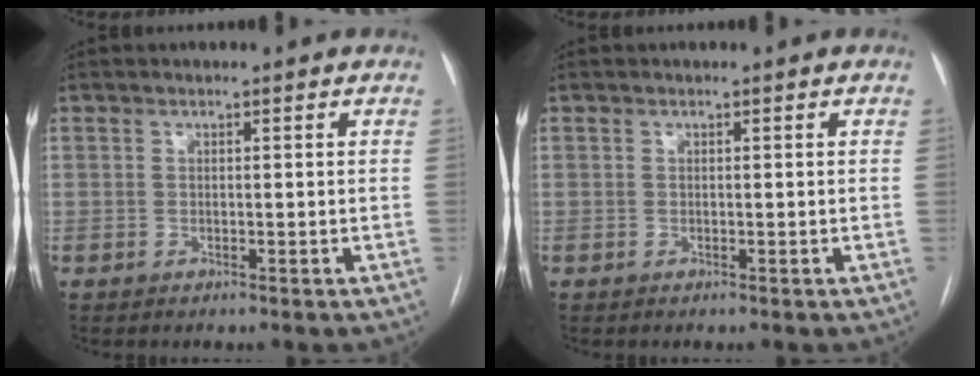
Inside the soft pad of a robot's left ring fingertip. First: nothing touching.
{"total": 0.0}